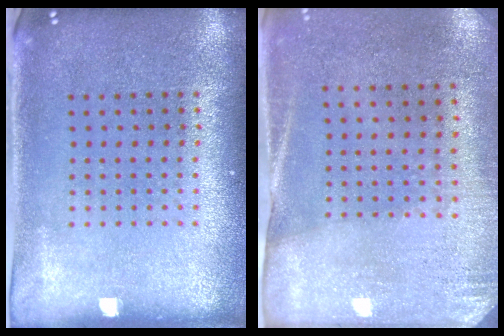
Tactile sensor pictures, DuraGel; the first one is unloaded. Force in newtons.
{"total": 2.7, "press": 2.4, "slide": 1.3}